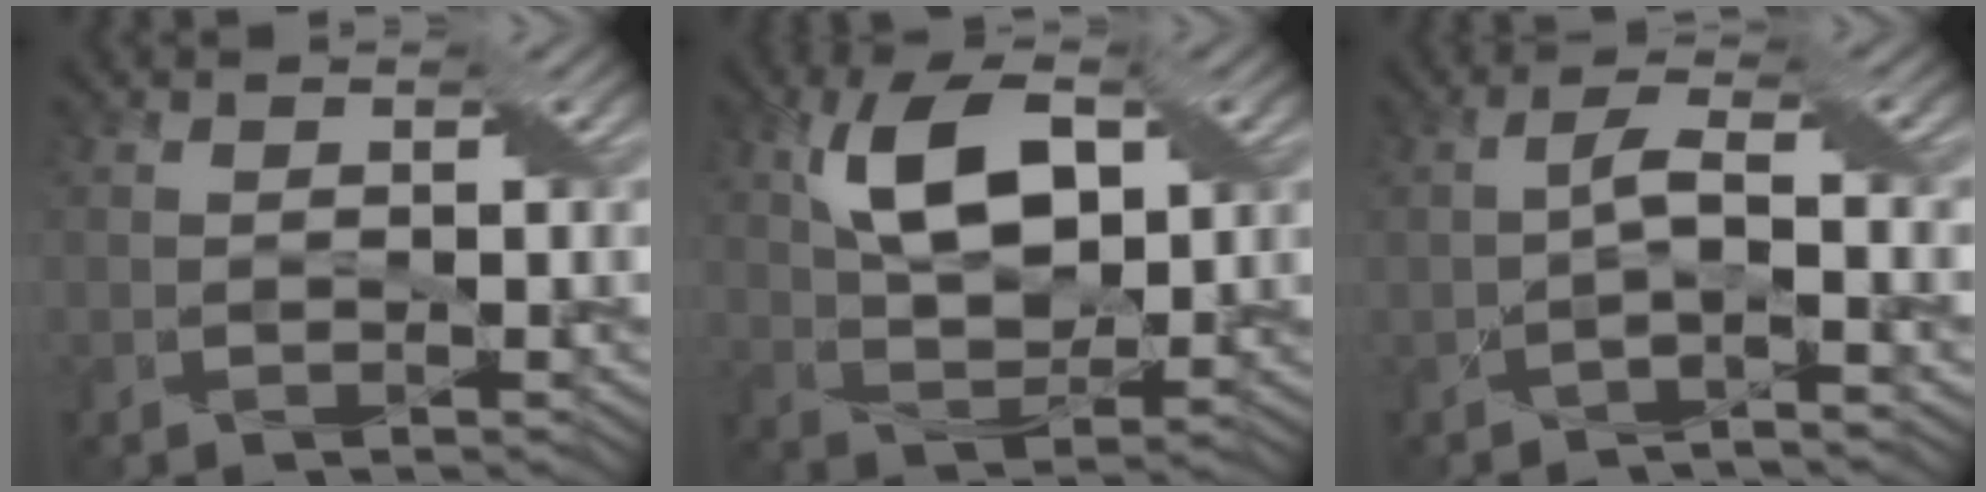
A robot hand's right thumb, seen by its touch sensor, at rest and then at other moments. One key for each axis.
{"total": 10.0, "fx": 3.2, "fy": 5.2, "fz": 7.9, "tx": -0.154, "ty": 0.011, "tz": 0.057}
{"total": 2.8, "fx": -1.1, "fy": 0.0, "fz": 2.6, "tx": -0.052, "ty": 0.011, "tz": -0.028}